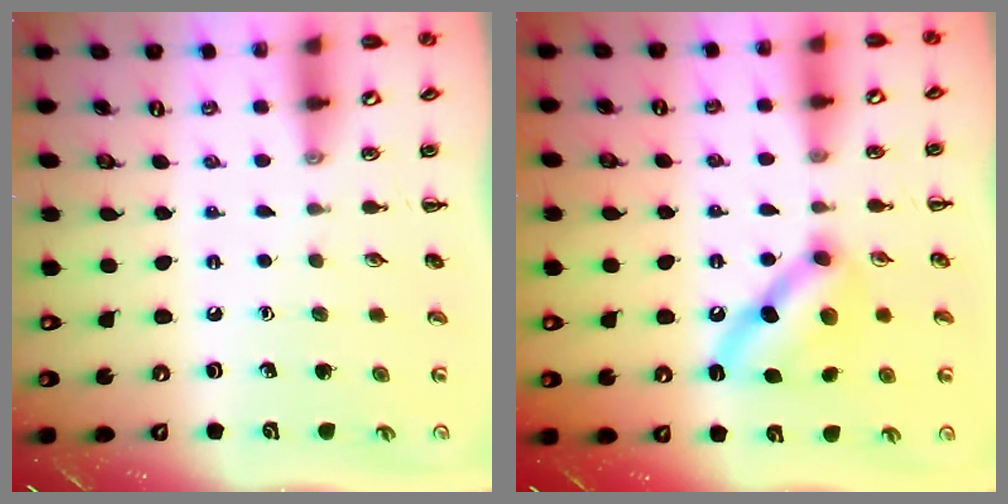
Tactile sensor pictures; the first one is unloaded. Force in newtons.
{"total": 10.7, "press": 10.7, "slide": 0.9}